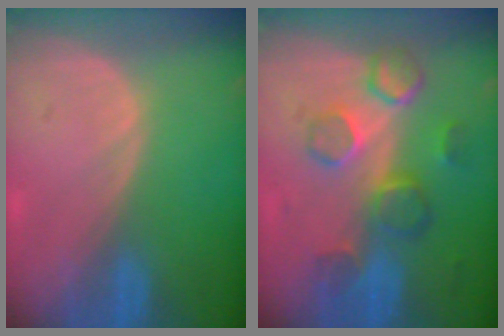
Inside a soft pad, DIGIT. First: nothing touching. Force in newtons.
{"total": 8.4, "press": 7.6, "slide": 3.6}